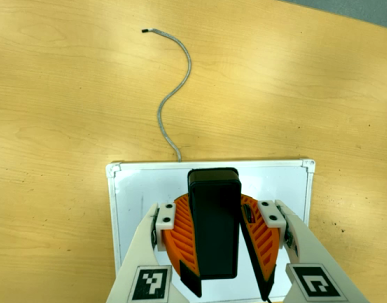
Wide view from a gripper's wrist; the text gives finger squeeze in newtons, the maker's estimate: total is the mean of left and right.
{"total": 10.5, "left": 10.1, "right": 10.8}